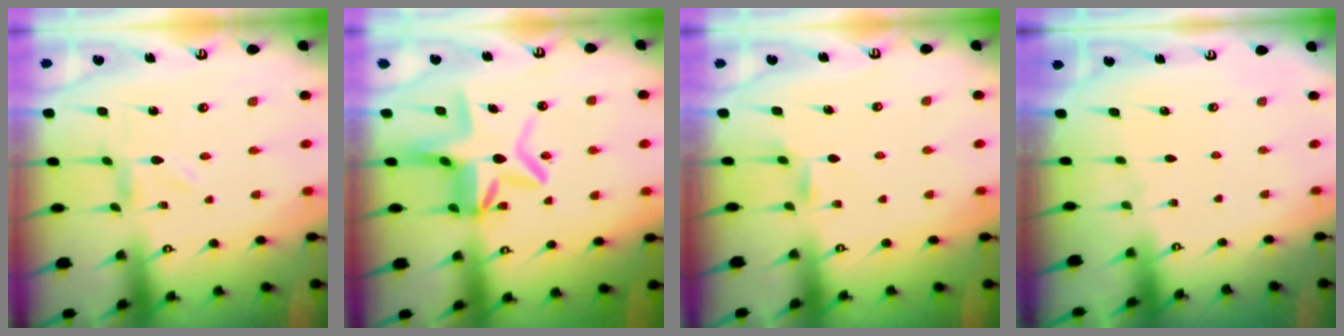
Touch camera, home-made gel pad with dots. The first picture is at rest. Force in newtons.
{"total": 12.0, "press": 11.7, "slide": 2.7}
{"total": 2.9, "press": 2.9, "slide": 0.4}
{"total": 0.0}